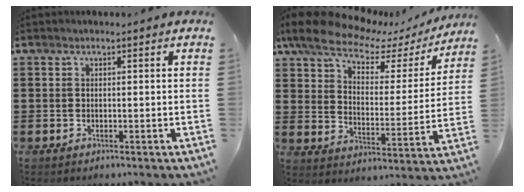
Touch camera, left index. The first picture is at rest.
{"total": 9.7, "force": [7.4, 3.7, 5.0], "torque": [-0.113, -0.032, 0.125]}